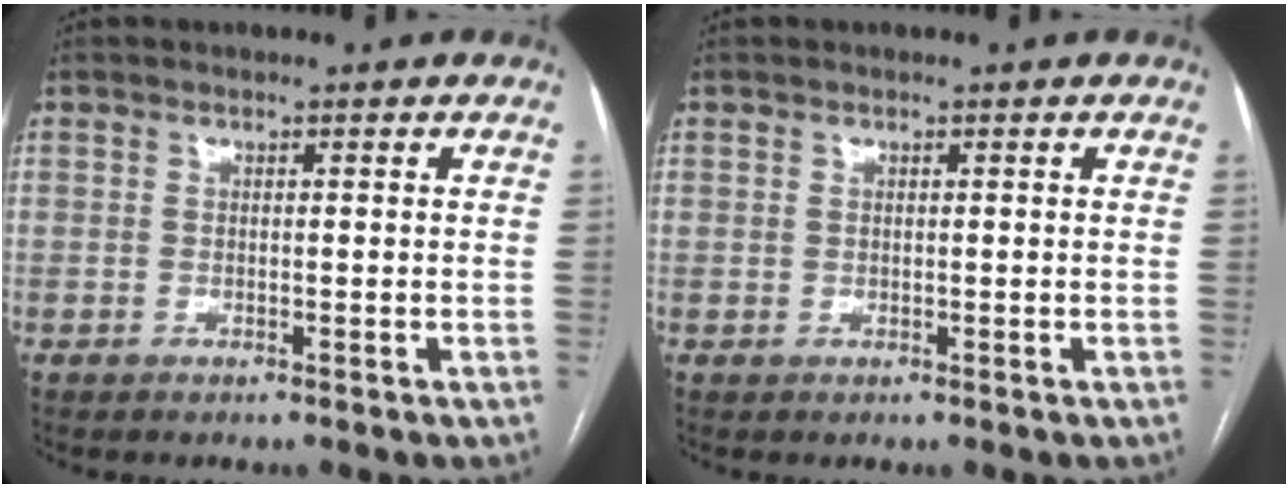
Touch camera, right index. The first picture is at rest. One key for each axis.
{"total": 0.0}